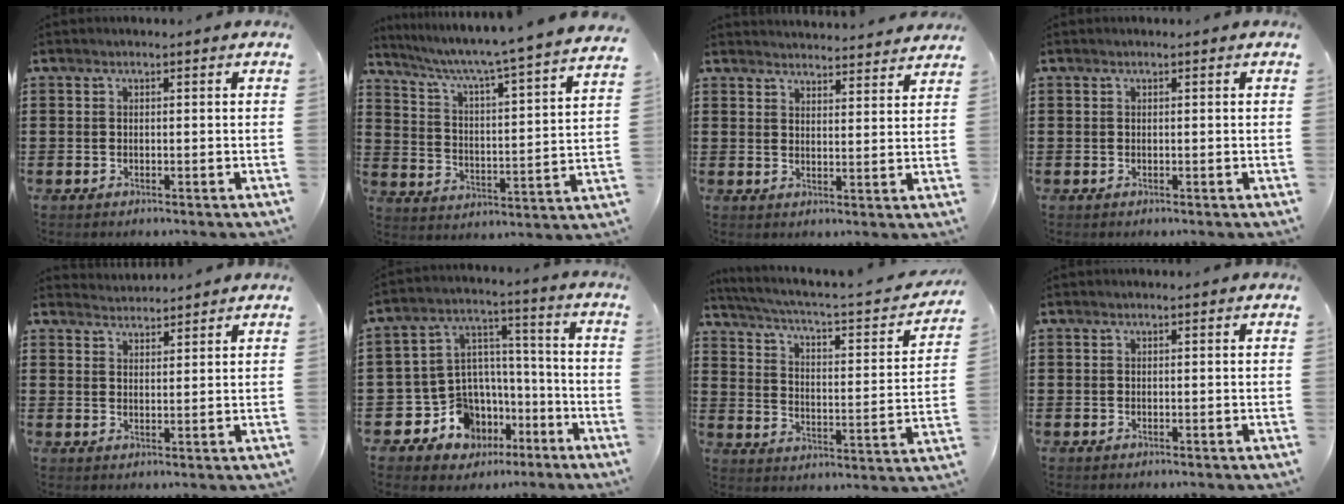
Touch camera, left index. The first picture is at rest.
{"total": 4.9, "force": [4.0, -1.0, 2.7], "torque": [-0.071, -0.048, 0.053]}
{"total": 3.4, "force": [3.4, -0.2, -0.1], "torque": [0.000, -0.021, 0.060]}
{"total": 0.0}
{"total": 2.4, "force": [2.4, 0.0, -0.5], "torque": [0.001, -0.005, 0.046]}
{"total": 10.0, "force": [-5.3, 8.0, 2.6], "torque": [-0.090, 0.005, -0.090]}
{"total": 2.9, "force": [1.9, 0.1, 2.2], "torque": [-0.059, -0.031, 0.019]}
{"total": 0.0}